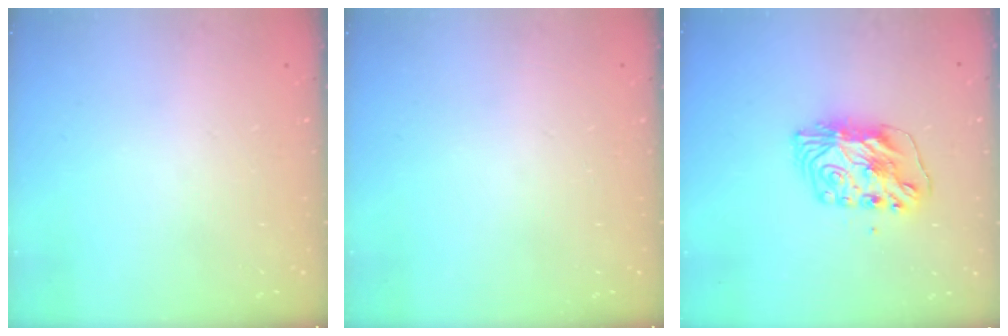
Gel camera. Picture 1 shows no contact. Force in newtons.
{"total": 0.0}
{"total": 8.8, "press": 8.7, "slide": 0.8}